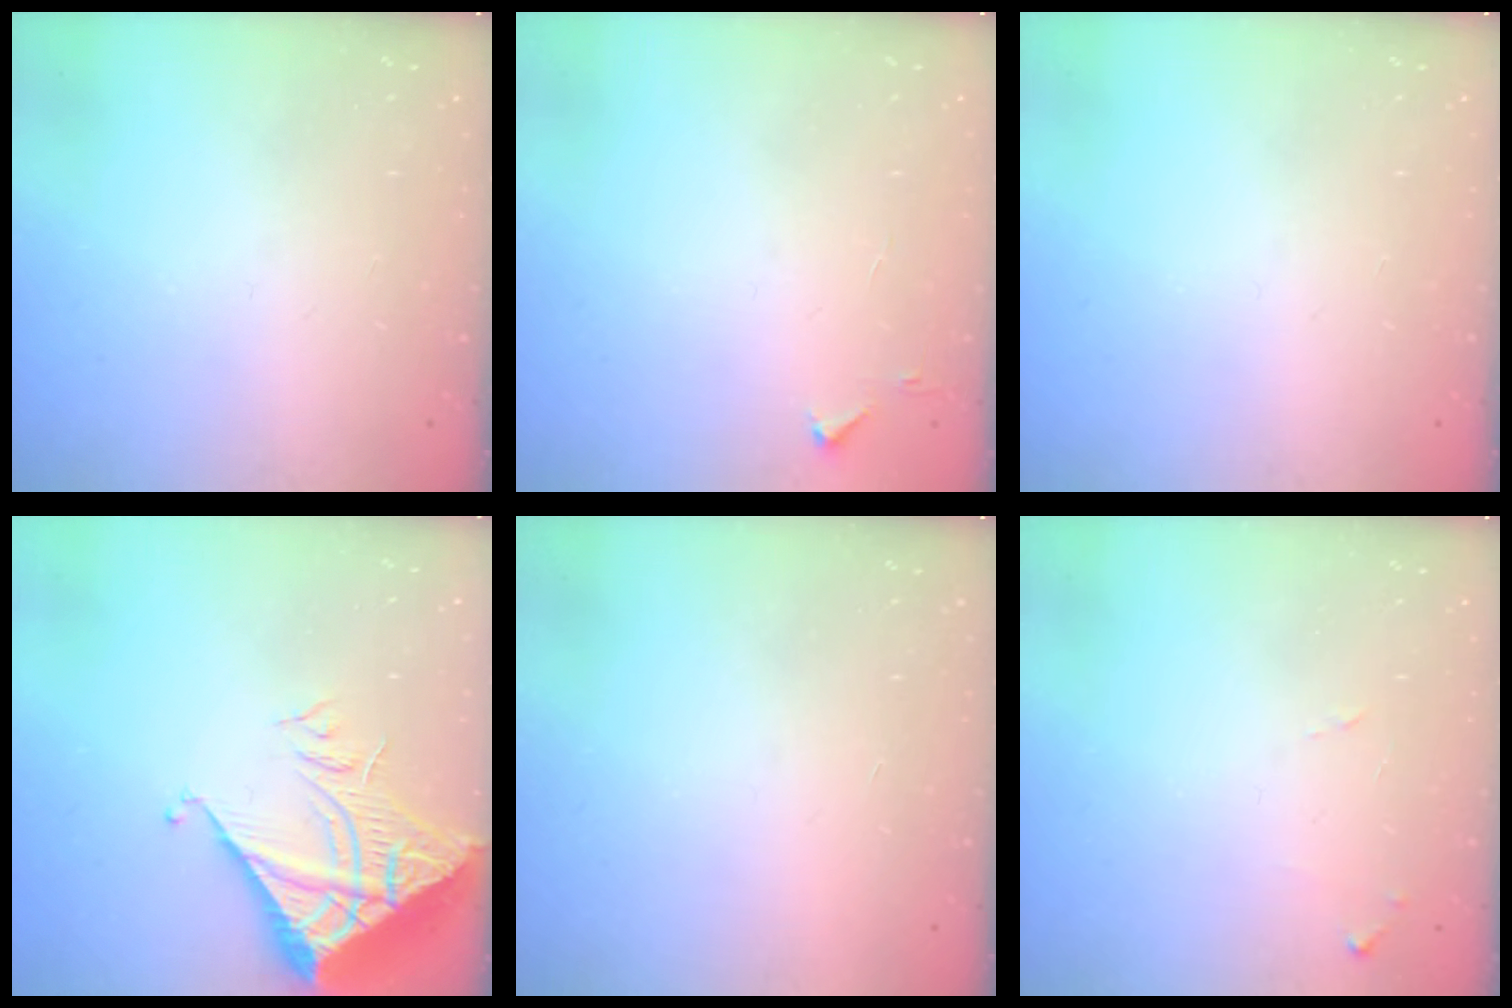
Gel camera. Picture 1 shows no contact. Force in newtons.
{"total": 2.8, "press": 2.8, "slide": 0.4}
{"total": 0.0}
{"total": 8.4, "press": 8.4, "slide": 1.0}
{"total": 1.6, "press": 1.6, "slide": 0.1}
{"total": 5.4, "press": 5.4, "slide": 0.4}